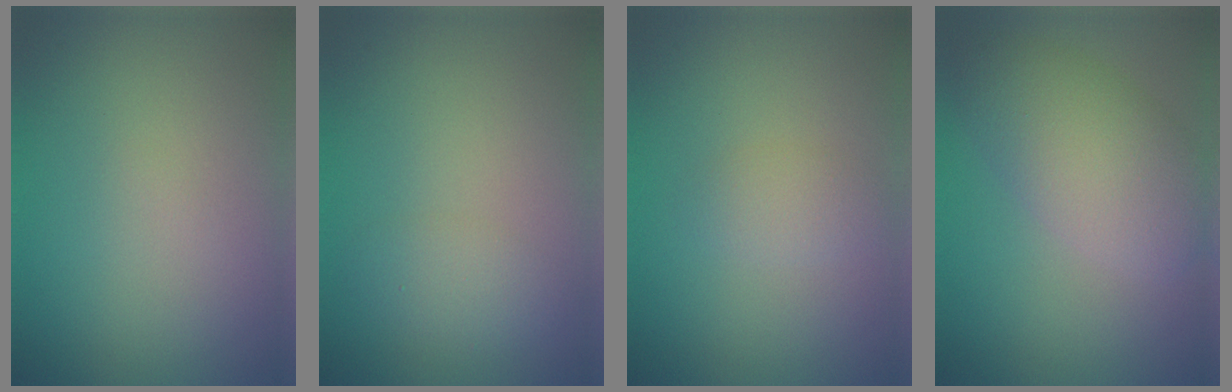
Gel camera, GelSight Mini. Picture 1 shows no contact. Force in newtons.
{"total": 1.8, "press": 1.8, "slide": 0.0}
{"total": 1.4, "press": 1.4, "slide": 0.0}
{"total": 5.5, "press": 5.5, "slide": 0.3}